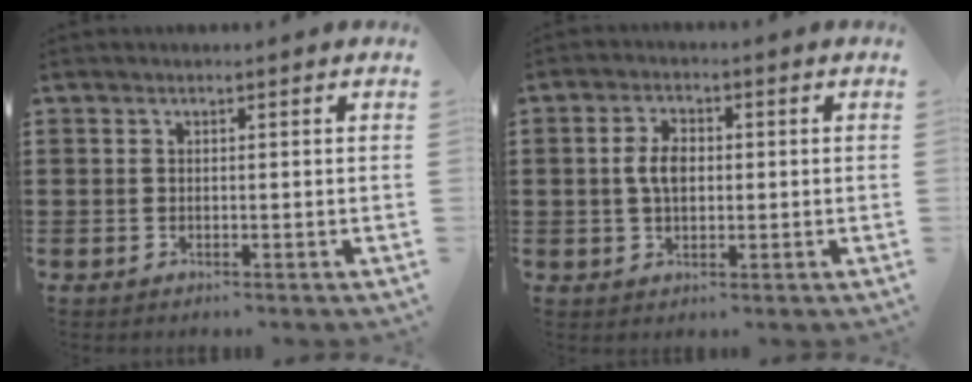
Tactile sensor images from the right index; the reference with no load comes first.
{"total": 4.3, "force": [0.2, 2.5, 3.5], "torque": [-0.079, 0.008, 0.000]}